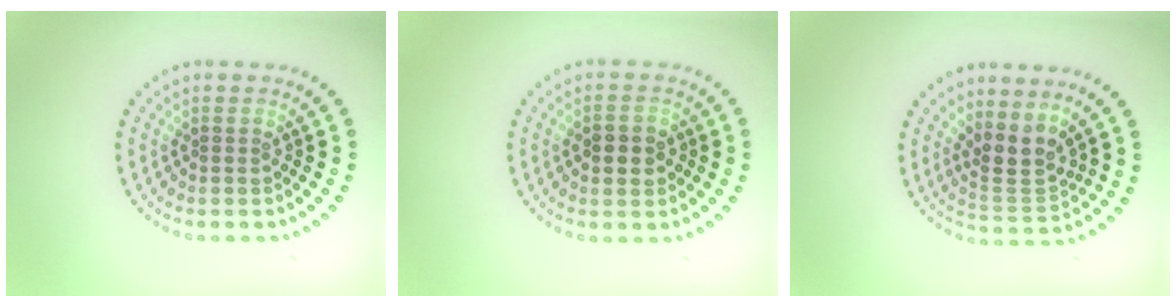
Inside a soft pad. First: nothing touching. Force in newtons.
{"total": 2.2, "press": 2.2, "slide": 0.1}
{"total": 3.1, "press": 2.4, "slide": 2.0}